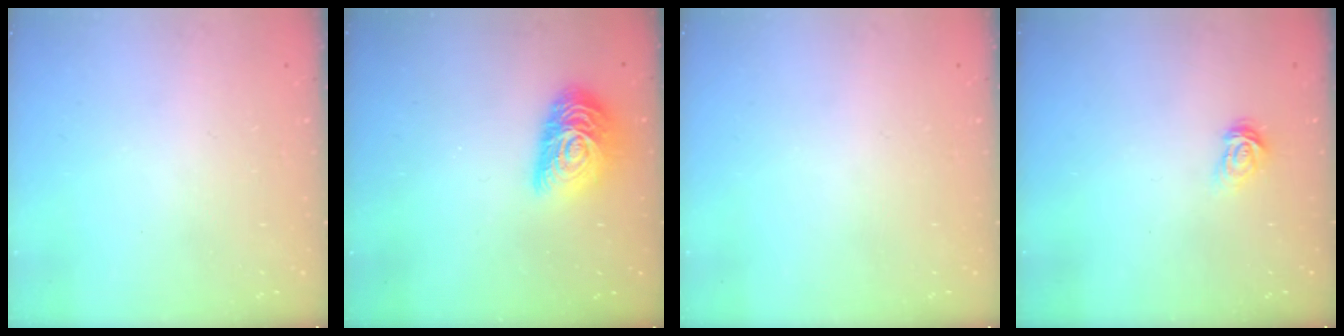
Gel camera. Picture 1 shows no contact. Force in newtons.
{"total": 14.2, "press": 14.2, "slide": 1.1}
{"total": 0.0}
{"total": 3.9, "press": 3.8, "slide": 0.5}